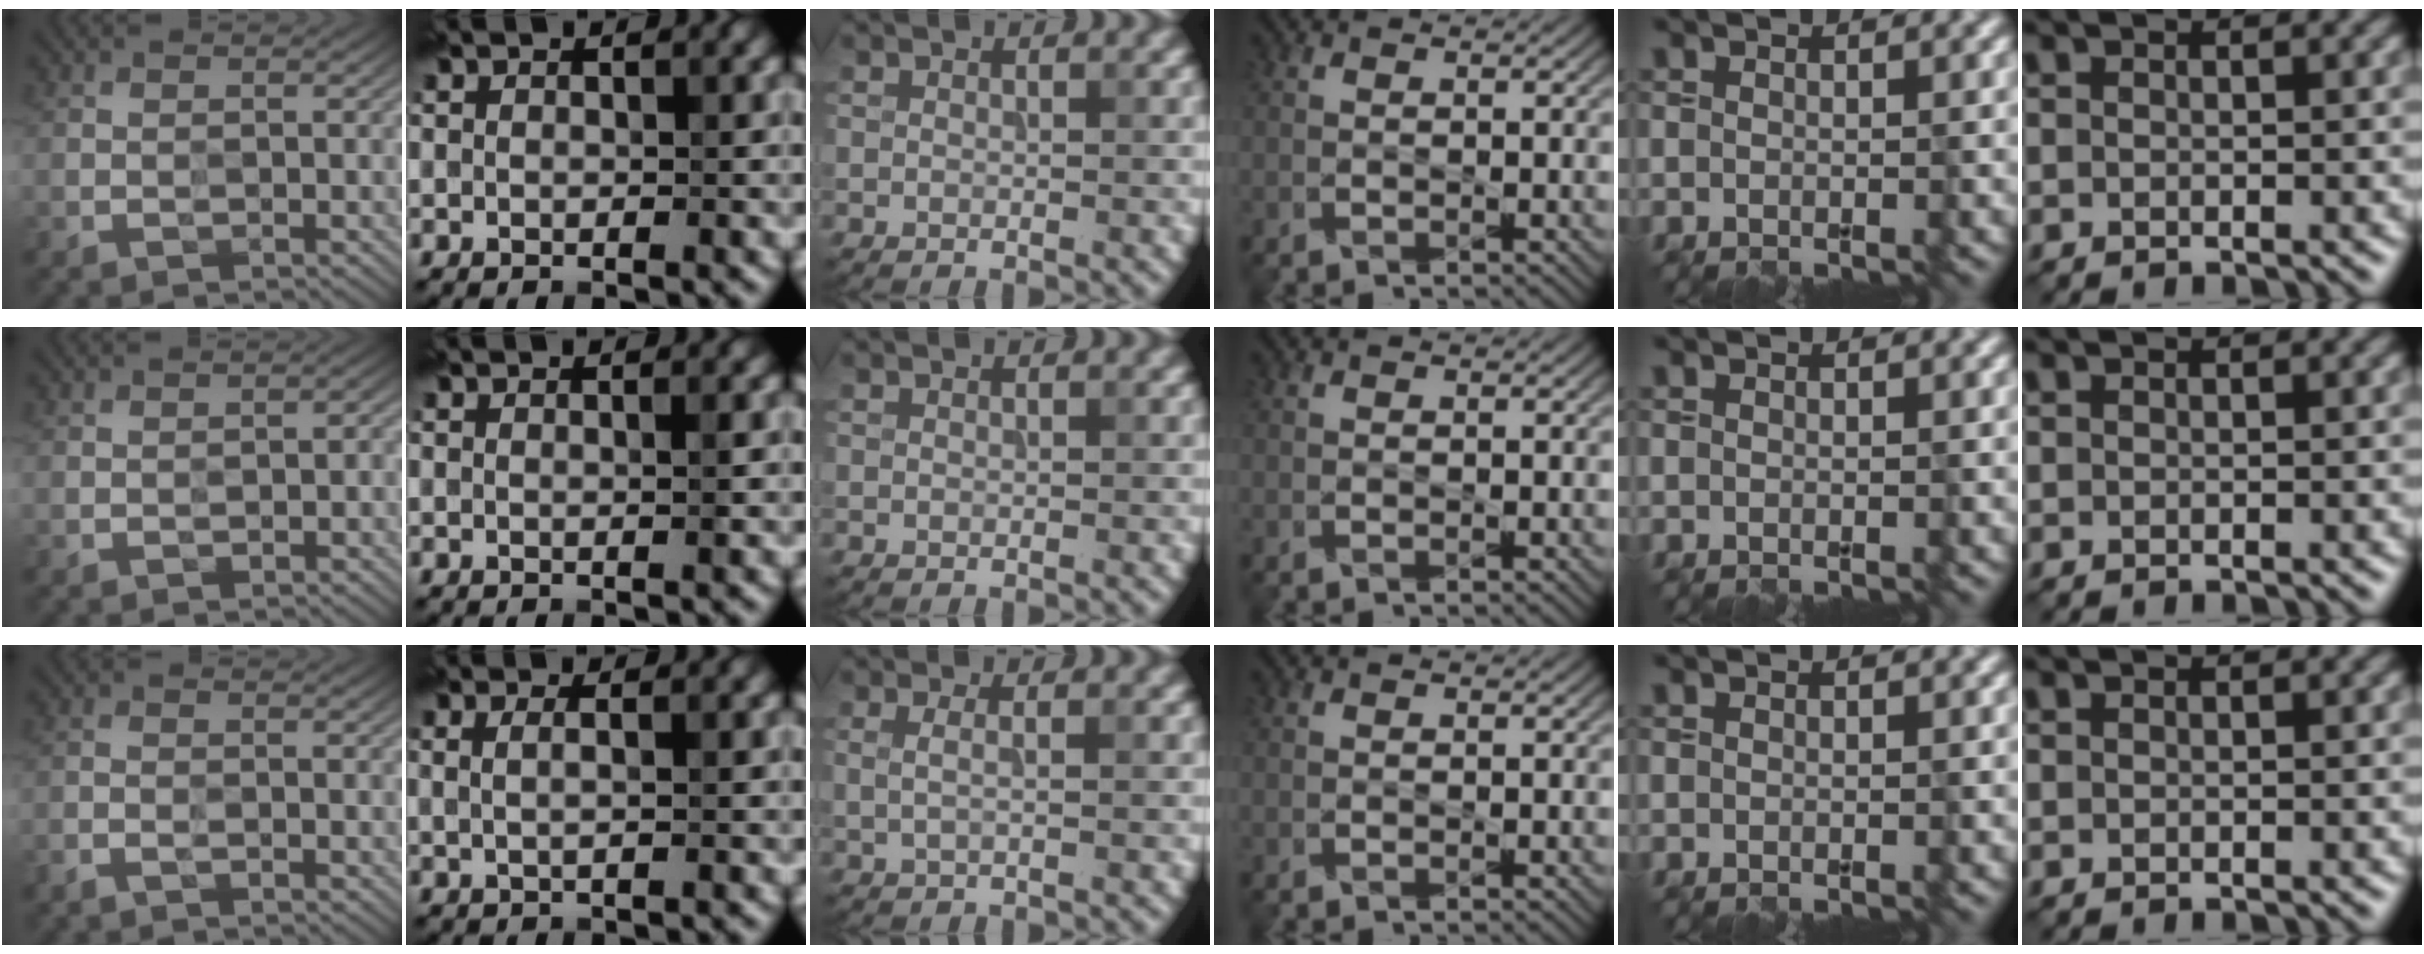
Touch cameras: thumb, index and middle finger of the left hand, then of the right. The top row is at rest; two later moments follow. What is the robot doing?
{"motion": "wipe", "object": "paper plate"}